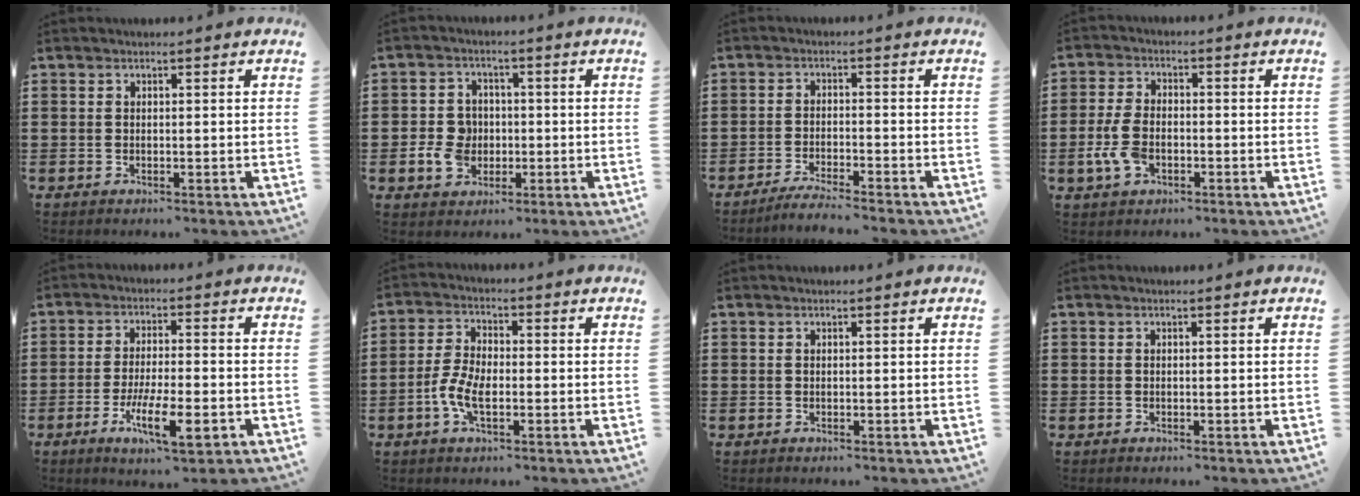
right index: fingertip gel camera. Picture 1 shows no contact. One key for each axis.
{"total": 5.6, "fx": -1.1, "fy": 4.7, "fz": 2.9, "tx": -0.069, "ty": 0.010, "tz": -0.023}
{"total": 3.3, "fx": -3.2, "fy": -0.4, "fz": 0.7, "tx": -0.014, "ty": -0.004, "tz": -0.064}
{"total": 5.6, "fx": -1.7, "fy": 3.4, "fz": 4.2, "tx": -0.108, "ty": -0.003, "tz": -0.038}
{"total": 9.4, "fx": -4.2, "fy": 2.5, "fz": 8.1, "tx": -0.152, "ty": -0.004, "tz": -0.074}
{"total": 5.7, "fx": -1.9, "fy": 2.6, "fz": 4.7, "tx": -0.114, "ty": -0.002, "tz": -0.044}
{"total": 0.0}
{"total": 0.0}